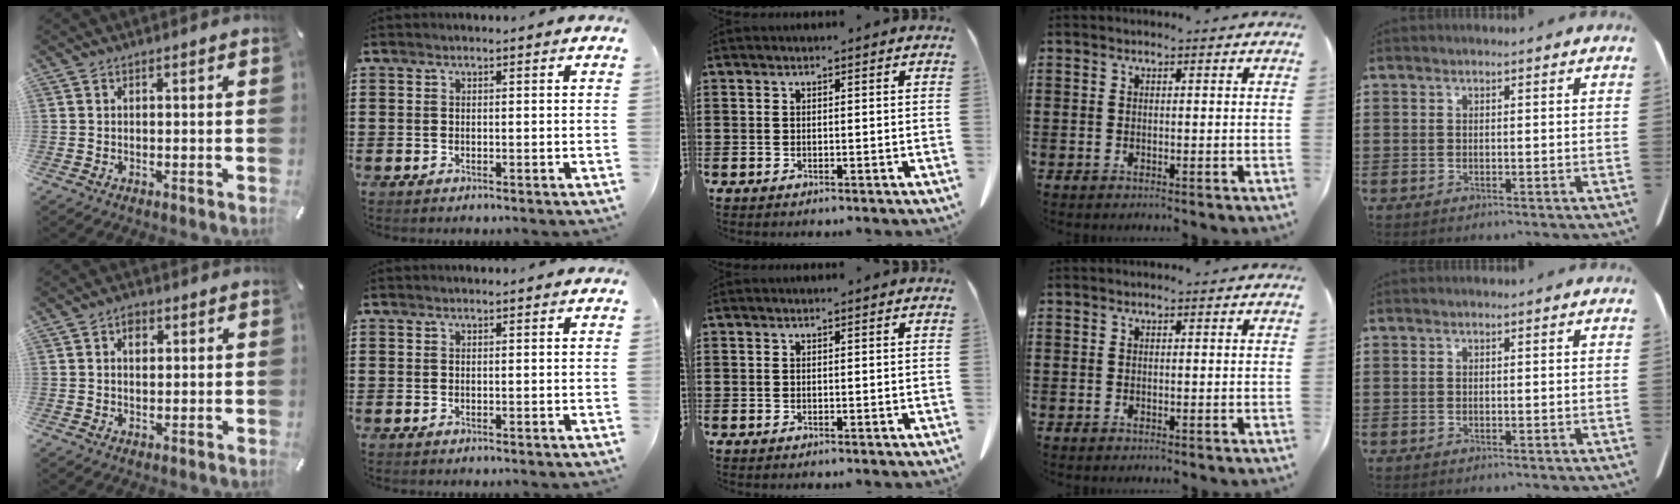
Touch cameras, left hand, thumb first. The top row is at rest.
{"thumb": {"total": 2.7, "force": [0.8, 1.8, 1.8], "torque": [-0.024, 0.001, 0.009]}}